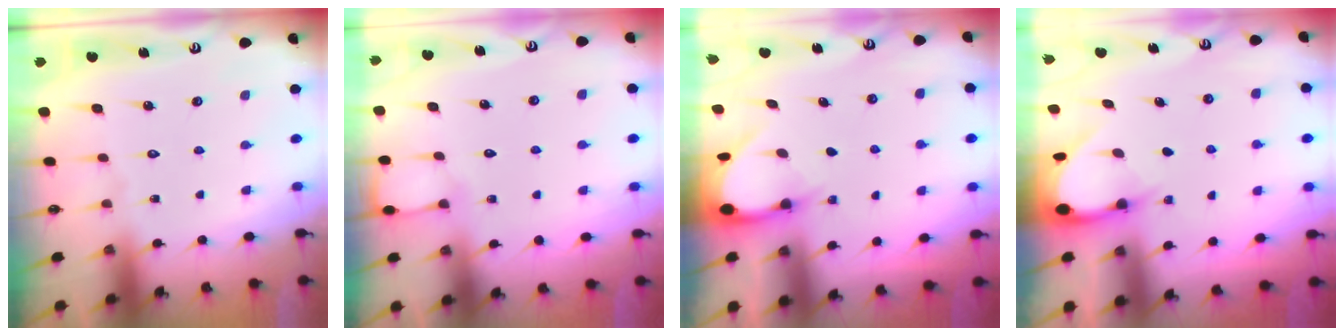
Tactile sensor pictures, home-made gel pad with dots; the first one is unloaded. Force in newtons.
{"total": 2.9, "press": 2.9, "slide": 0.5}
{"total": 3.1, "press": 3.1, "slide": 0.2}
{"total": 3.1, "press": 3.1, "slide": 0.1}